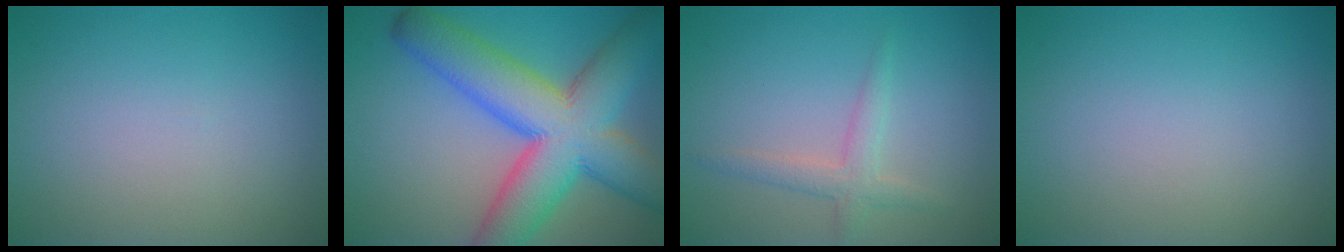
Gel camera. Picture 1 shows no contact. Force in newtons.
{"total": 12.1, "press": 12.1, "slide": 0.4}
{"total": 2.2, "press": 2.2, "slide": 0.0}
{"total": 0.0}